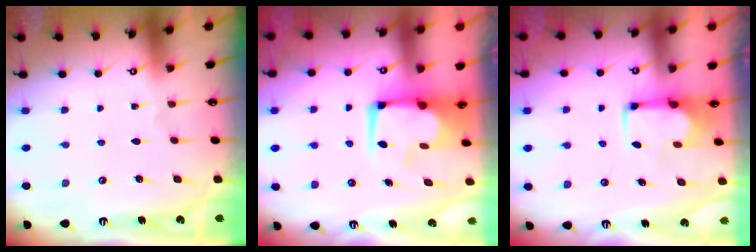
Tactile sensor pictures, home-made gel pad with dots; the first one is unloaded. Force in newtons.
{"total": 6.1, "press": 5.9, "slide": 1.3}
{"total": 1.8, "press": 1.6, "slide": 0.8}